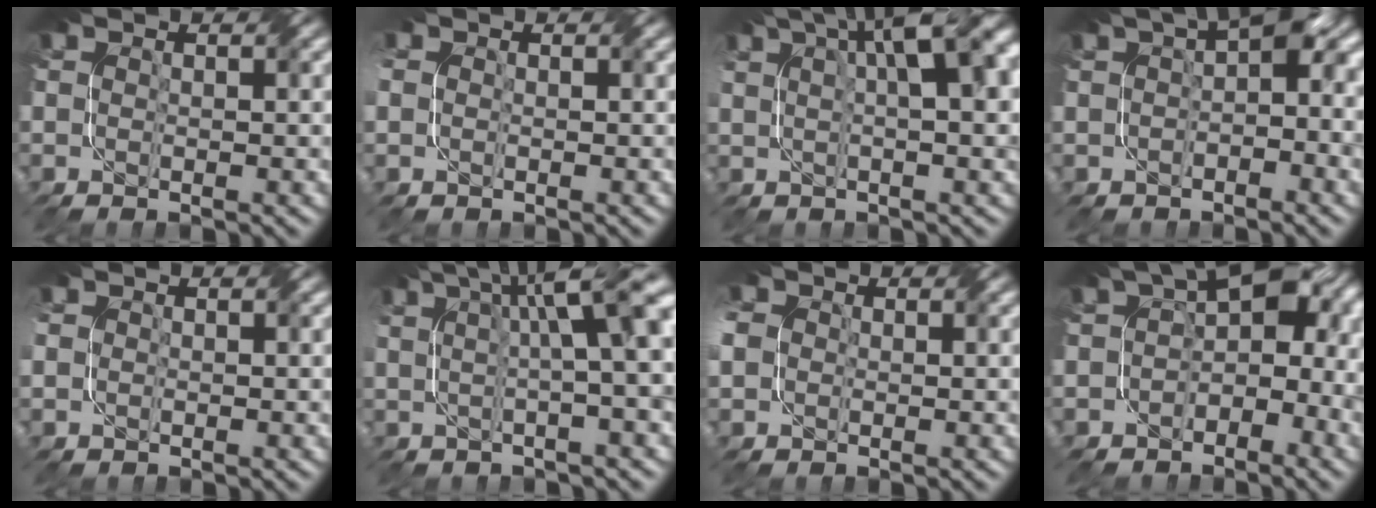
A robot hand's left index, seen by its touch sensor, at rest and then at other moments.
{"total": 1.6, "force": [0.4, 1.5, 0.3], "torque": [-0.010, 0.013, 0.002]}
{"total": 8.7, "force": [3.9, 2.6, 7.3], "torque": [-0.107, 0.026, 0.061]}
{"total": 3.7, "force": [0.8, 1.7, 3.2], "torque": [-0.036, 0.015, 0.002]}
{"total": 1.4, "force": [0.6, 1.2, -0.4], "torque": [0.009, 0.010, 0.007]}
{"total": 8.8, "force": [2.9, 2.5, 7.9], "torque": [-0.092, 0.029, 0.040]}
{"total": 4.7, "force": [0.7, 4.3, 1.8], "torque": [-0.052, 0.019, -0.013]}
{"total": 7.3, "force": [-0.2, 4.7, 5.5], "torque": [-0.069, 0.016, -0.018]}